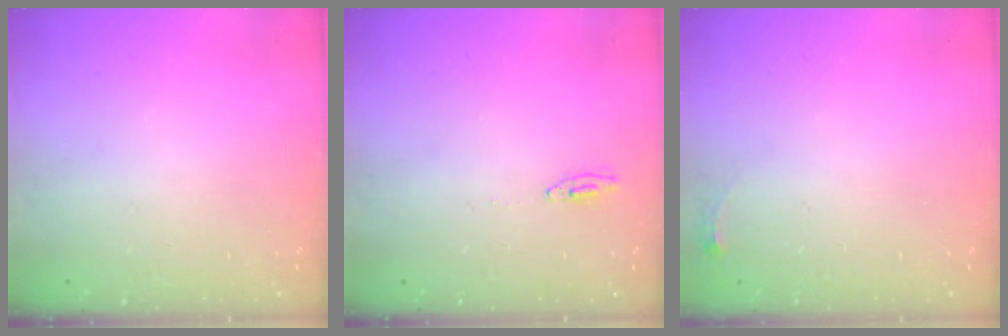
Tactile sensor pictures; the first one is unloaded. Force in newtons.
{"total": 2.0, "press": 2.0, "slide": 0.2}
{"total": 2.8, "press": 2.8, "slide": 0.4}